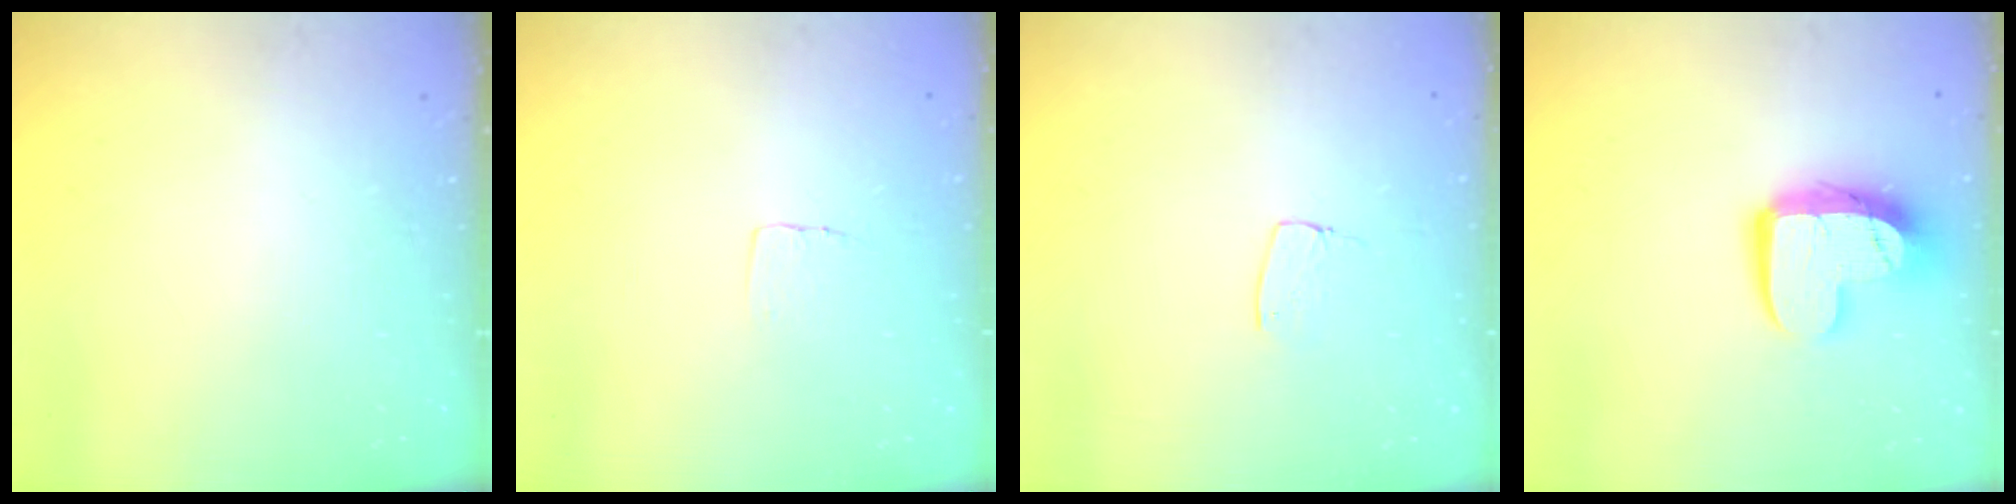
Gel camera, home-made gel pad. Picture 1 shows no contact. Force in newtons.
{"total": 4.1, "press": 4.1, "slide": 0.3}
{"total": 5.5, "press": 5.5, "slide": 0.4}
{"total": 12.7, "press": 12.7, "slide": 1.0}